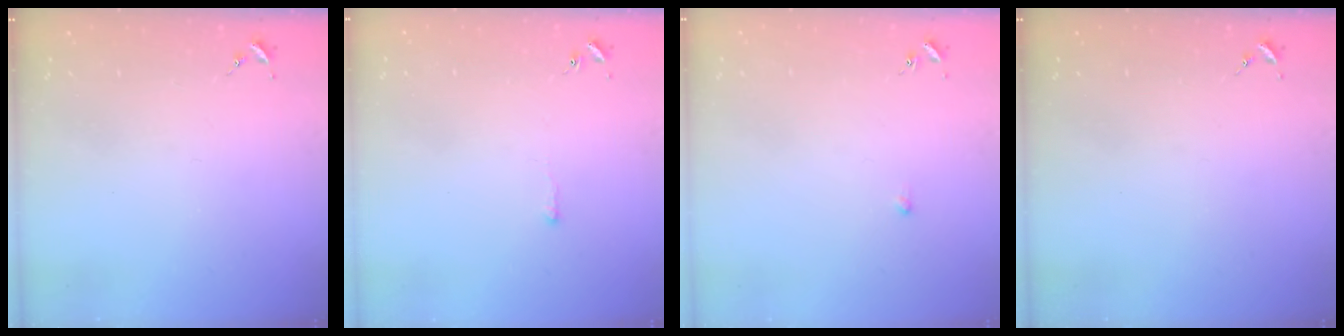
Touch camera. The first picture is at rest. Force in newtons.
{"total": 2.6, "press": 2.6, "slide": 0.4}
{"total": 2.9, "press": 2.8, "slide": 0.6}
{"total": 0.0}